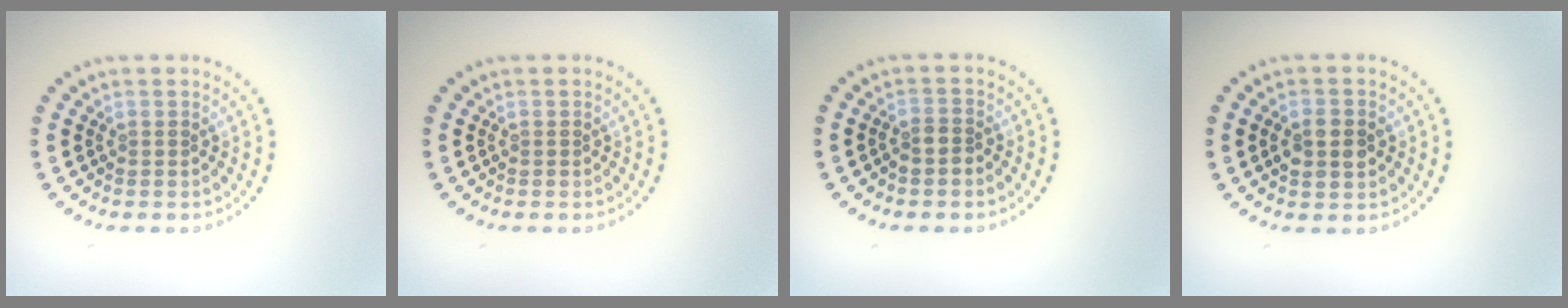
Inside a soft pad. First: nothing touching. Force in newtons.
{"total": 0.0}
{"total": 1.5, "press": 1.4, "slide": 0.7}
{"total": 2.9, "press": 2.9, "slide": 0.1}